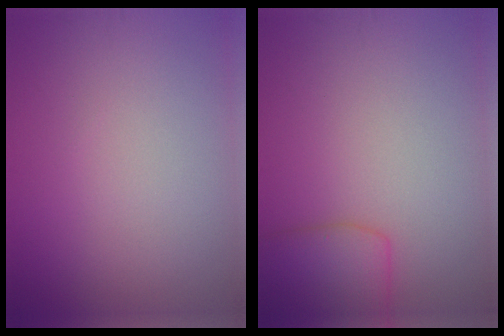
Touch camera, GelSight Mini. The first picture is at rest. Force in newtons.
{"total": 3.8, "press": 3.8, "slide": 0.2}